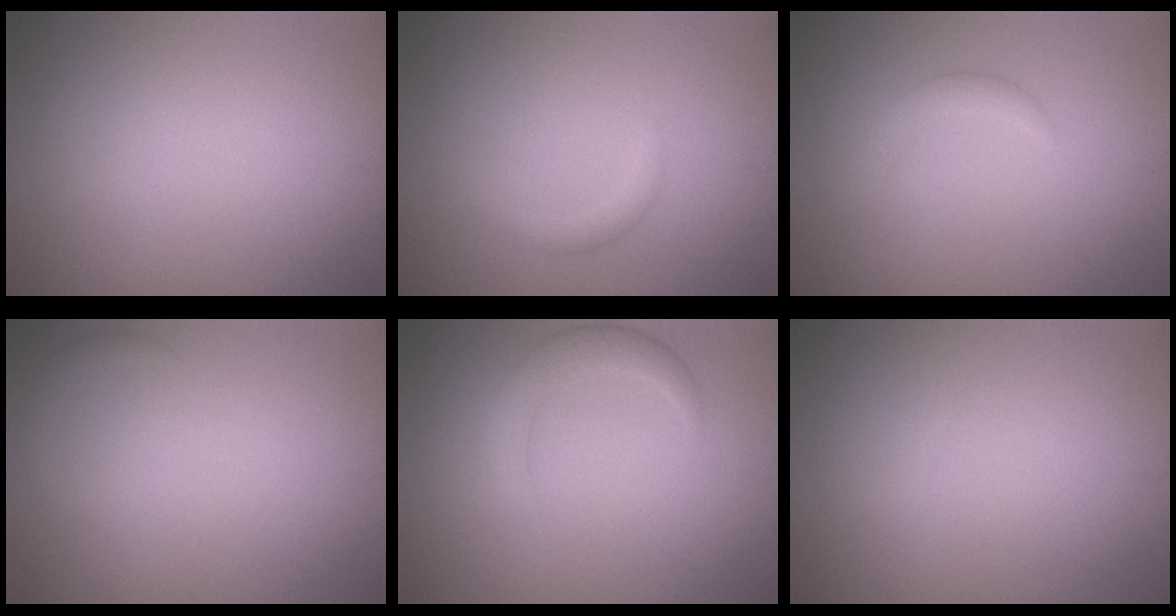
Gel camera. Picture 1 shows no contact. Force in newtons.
{"total": 1.0, "press": 1.0, "slide": 0.1}
{"total": 1.3, "press": 1.3, "slide": 0.1}
{"total": 1.1, "press": 1.1, "slide": 0.1}
{"total": 2.6, "press": 2.6, "slide": 0.1}
{"total": 0.0}